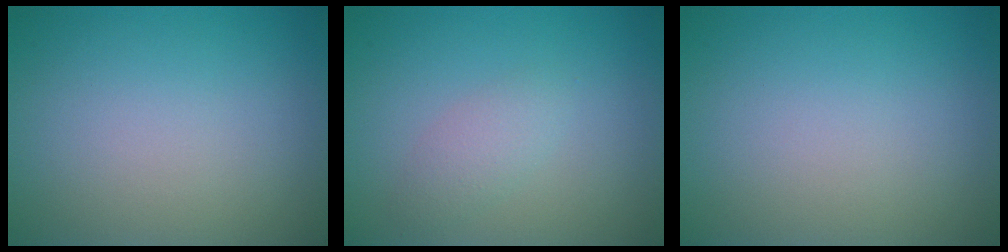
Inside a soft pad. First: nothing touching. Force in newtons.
{"total": 1.7, "press": 1.7, "slide": 0.0}
{"total": 0.0}